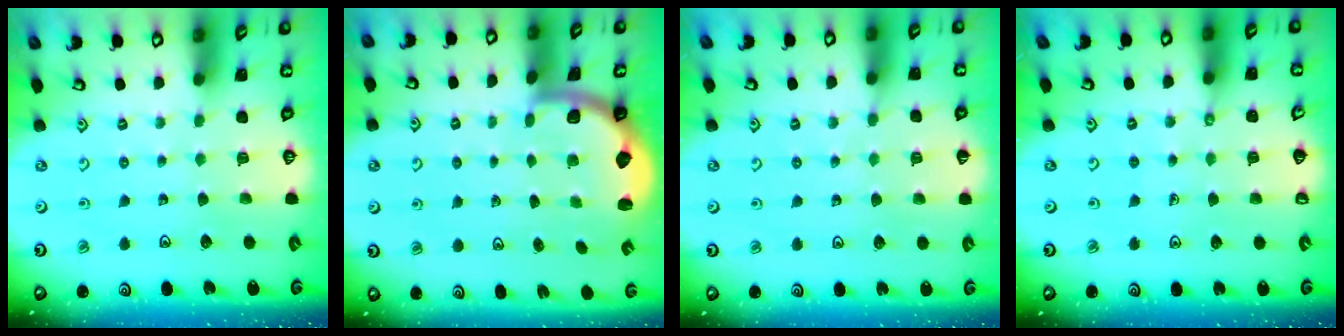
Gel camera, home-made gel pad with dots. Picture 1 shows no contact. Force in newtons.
{"total": 1.9, "press": 1.8, "slide": 0.5}
{"total": 4.2, "press": 4.1, "slide": 0.6}
{"total": 0.9, "press": 0.9, "slide": 0.1}